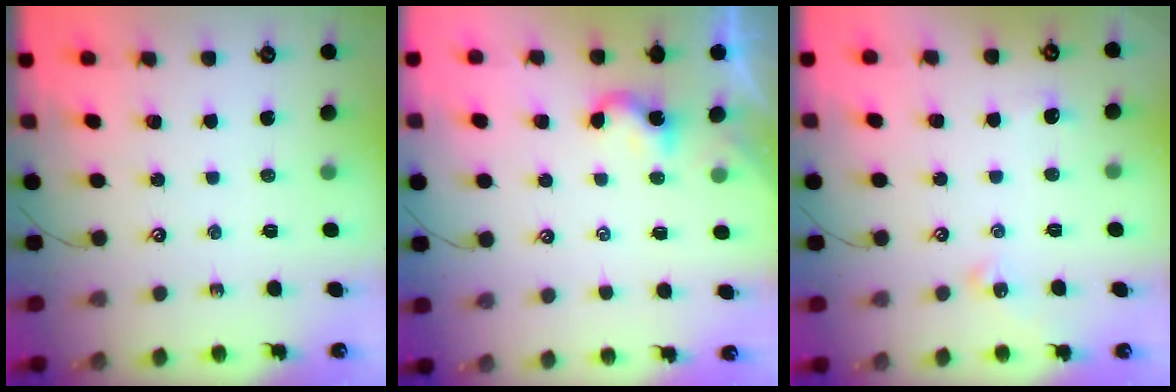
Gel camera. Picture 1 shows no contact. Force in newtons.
{"total": 2.8, "press": 2.7, "slide": 0.3}
{"total": 1.4, "press": 1.3, "slide": 0.5}